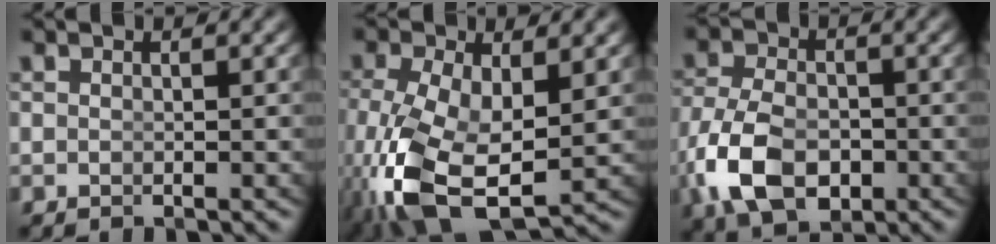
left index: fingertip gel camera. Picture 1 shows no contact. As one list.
[{"total": 9.4, "force": [-3.0, 5.3, 7.2], "torque": [-0.175, -0.063, -0.012]}, {"total": 7.1, "force": [-2.1, 4.9, 4.8], "torque": [-0.108, -0.035, -0.017]}]